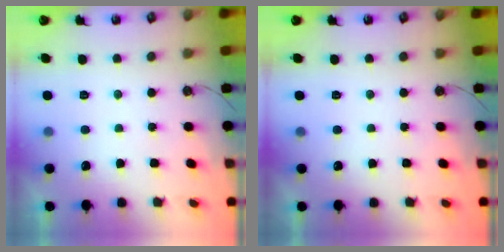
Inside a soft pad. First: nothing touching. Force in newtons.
{"total": 0.0}